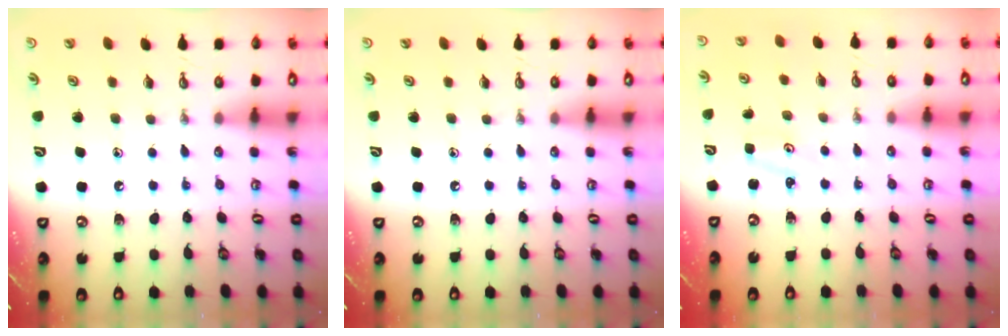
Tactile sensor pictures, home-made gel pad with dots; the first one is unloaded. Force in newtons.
{"total": 0.0}
{"total": 2.1, "press": 2.1, "slide": 0.3}